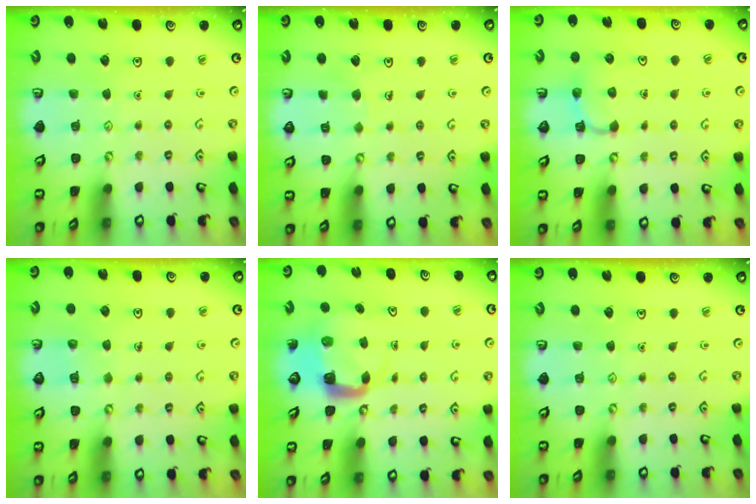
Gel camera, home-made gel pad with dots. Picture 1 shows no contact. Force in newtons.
{"total": 3.8, "press": 3.7, "slide": 0.3}
{"total": 3.0, "press": 2.9, "slide": 0.7}
{"total": 3.8, "press": 3.8, "slide": 0.4}
{"total": 3.9, "press": 3.9, "slide": 0.5}
{"total": 0.0}